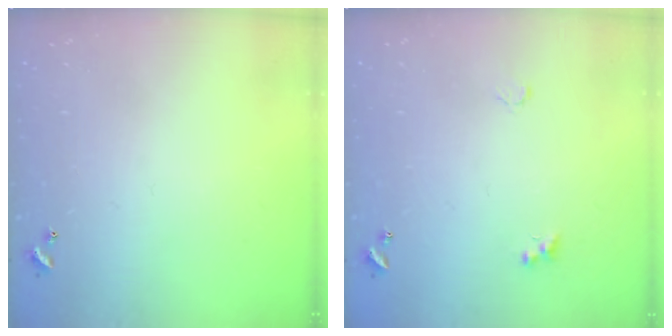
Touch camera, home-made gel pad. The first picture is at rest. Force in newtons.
{"total": 2.8, "press": 2.7, "slide": 0.6}